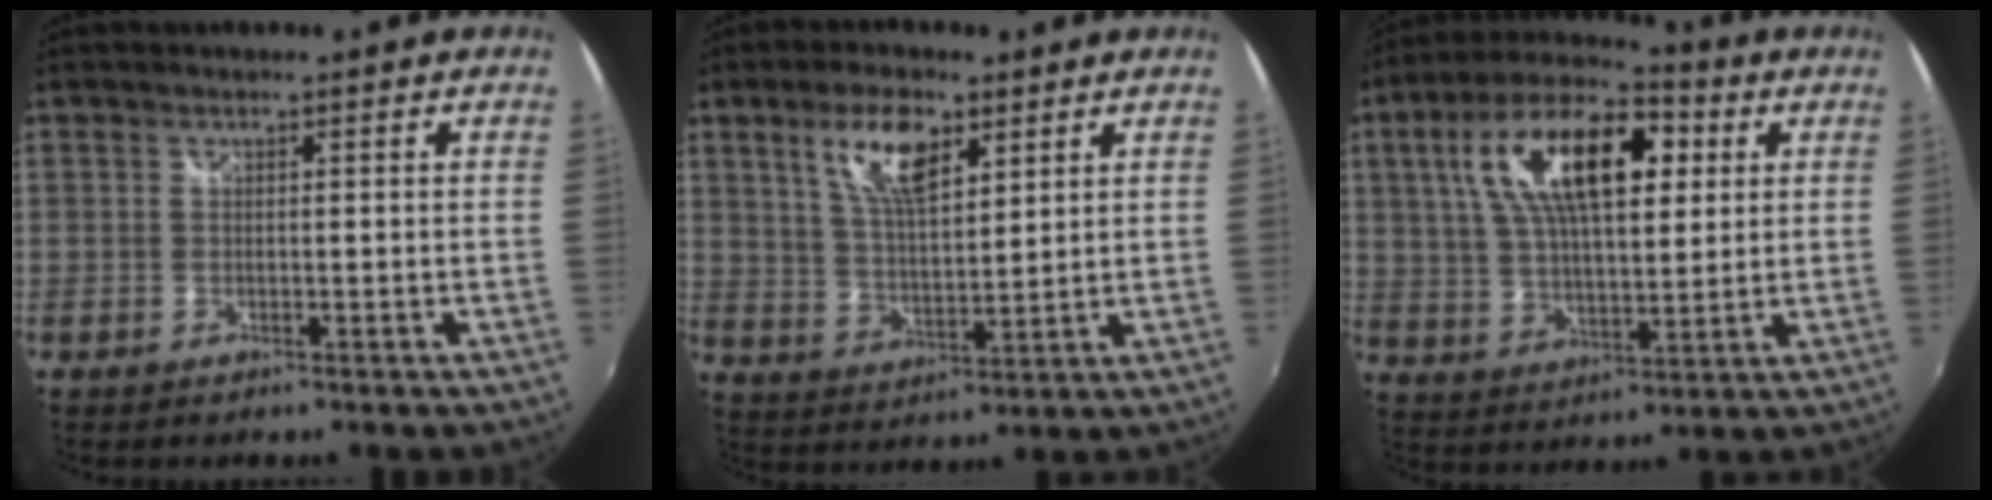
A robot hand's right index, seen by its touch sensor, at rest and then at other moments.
{"total": 9.4, "force": [4.9, 3.6, 7.2], "torque": [-0.135, 0.009, 0.095]}
{"total": 19.0, "force": [5.9, 8.5, 15.9], "torque": [-0.291, 0.036, 0.099]}